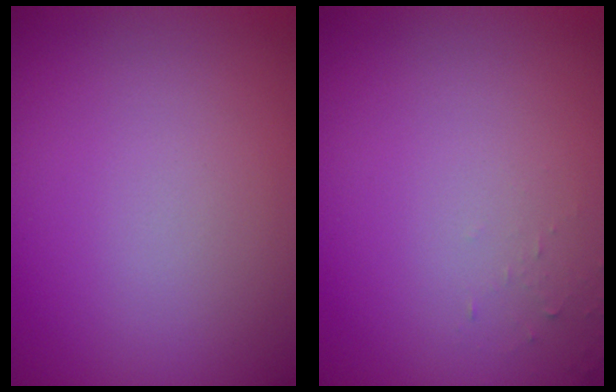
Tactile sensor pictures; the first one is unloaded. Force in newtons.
{"total": 0.6, "press": 0.6, "slide": 0.1}